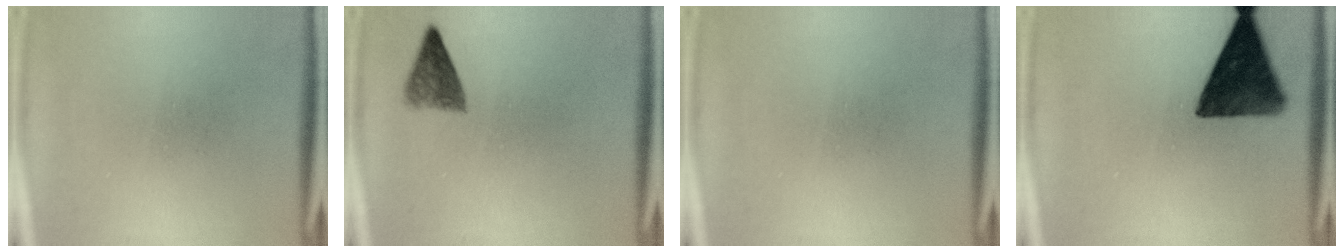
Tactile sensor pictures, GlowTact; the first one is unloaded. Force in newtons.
{"total": 3.5}
{"total": 0.0}
{"total": 12.5}